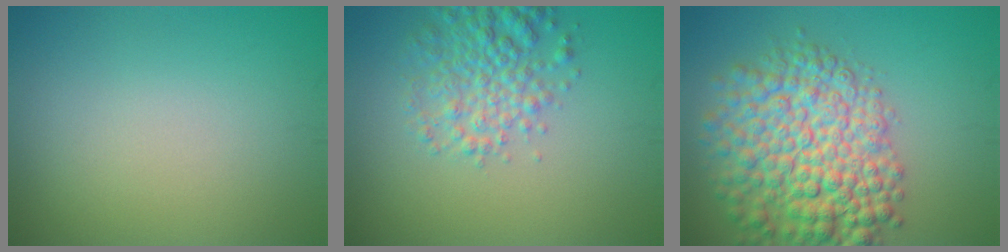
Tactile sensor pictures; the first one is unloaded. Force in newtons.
{"total": 4.5, "press": 4.5, "slide": 0.2}
{"total": 9.7, "press": 9.7, "slide": 0.3}